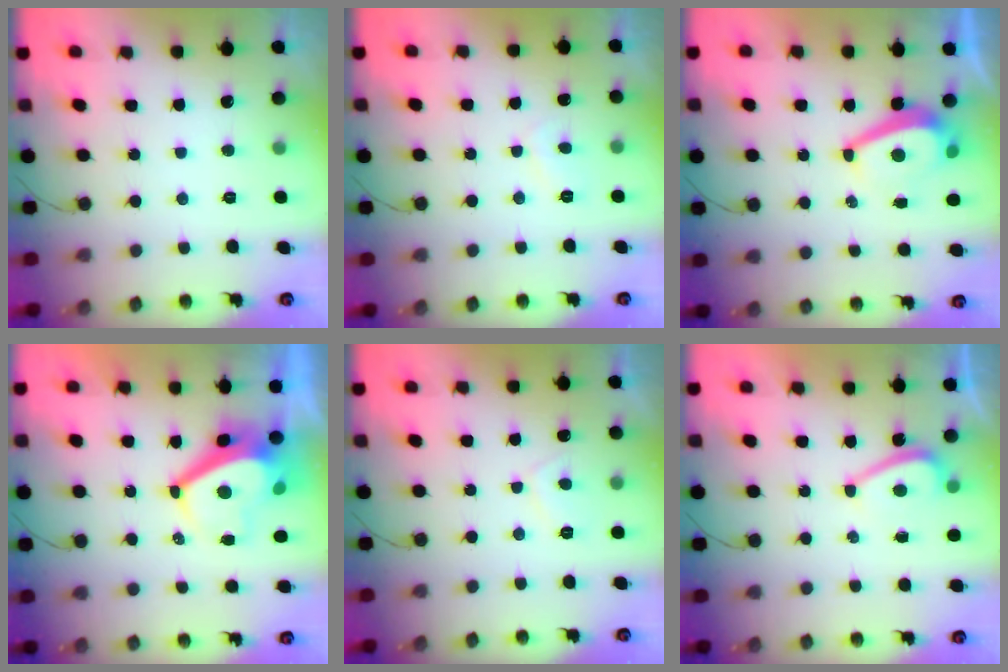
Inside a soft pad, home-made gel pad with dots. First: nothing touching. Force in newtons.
{"total": 1.3, "press": 1.2, "slide": 0.6}
{"total": 6.8, "press": 6.7, "slide": 0.7}
{"total": 6.9, "press": 6.9, "slide": 0.8}
{"total": 2.1, "press": 2.0, "slide": 0.7}
{"total": 4.8, "press": 4.2, "slide": 2.3}